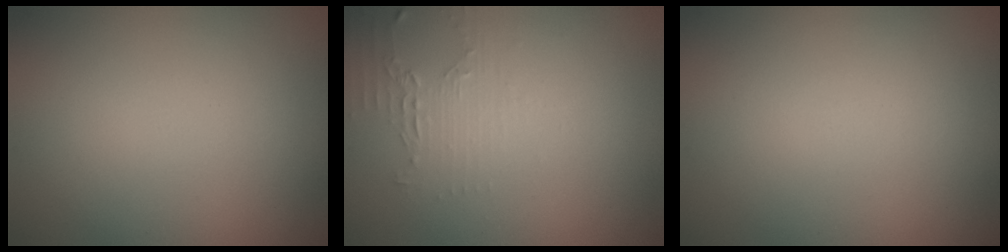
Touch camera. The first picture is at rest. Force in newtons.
{"total": 1.5, "press": 1.5, "slide": 0.4}
{"total": 0.0}